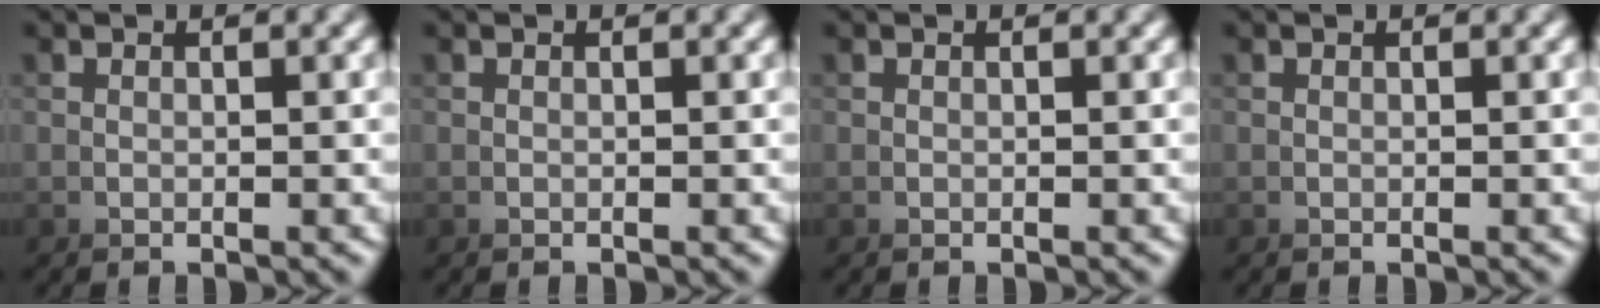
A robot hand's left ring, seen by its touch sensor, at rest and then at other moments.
{"total": 0.0}
{"total": 0.0}
{"total": 0.0}